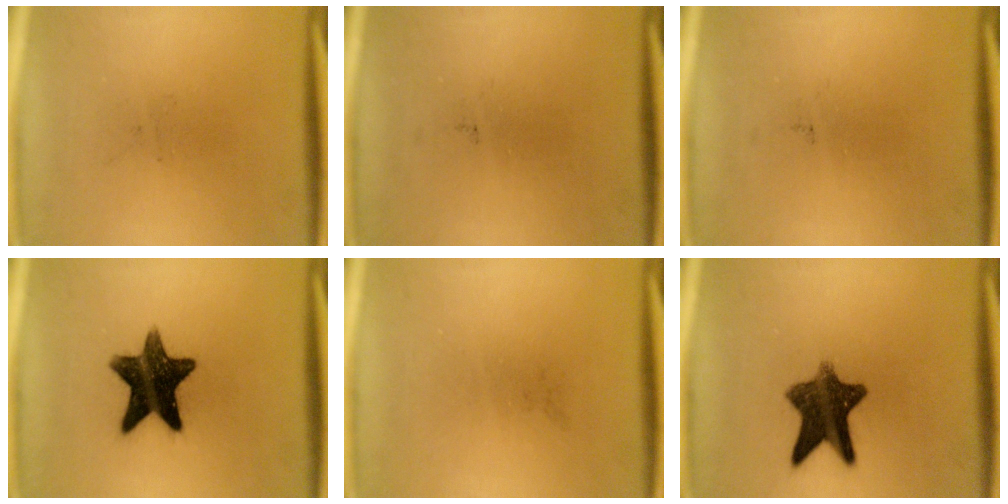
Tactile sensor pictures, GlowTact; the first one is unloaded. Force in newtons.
{"total": 0.0}
{"total": 0.0}
{"total": 13.7}
{"total": 0.0}
{"total": 10.2}